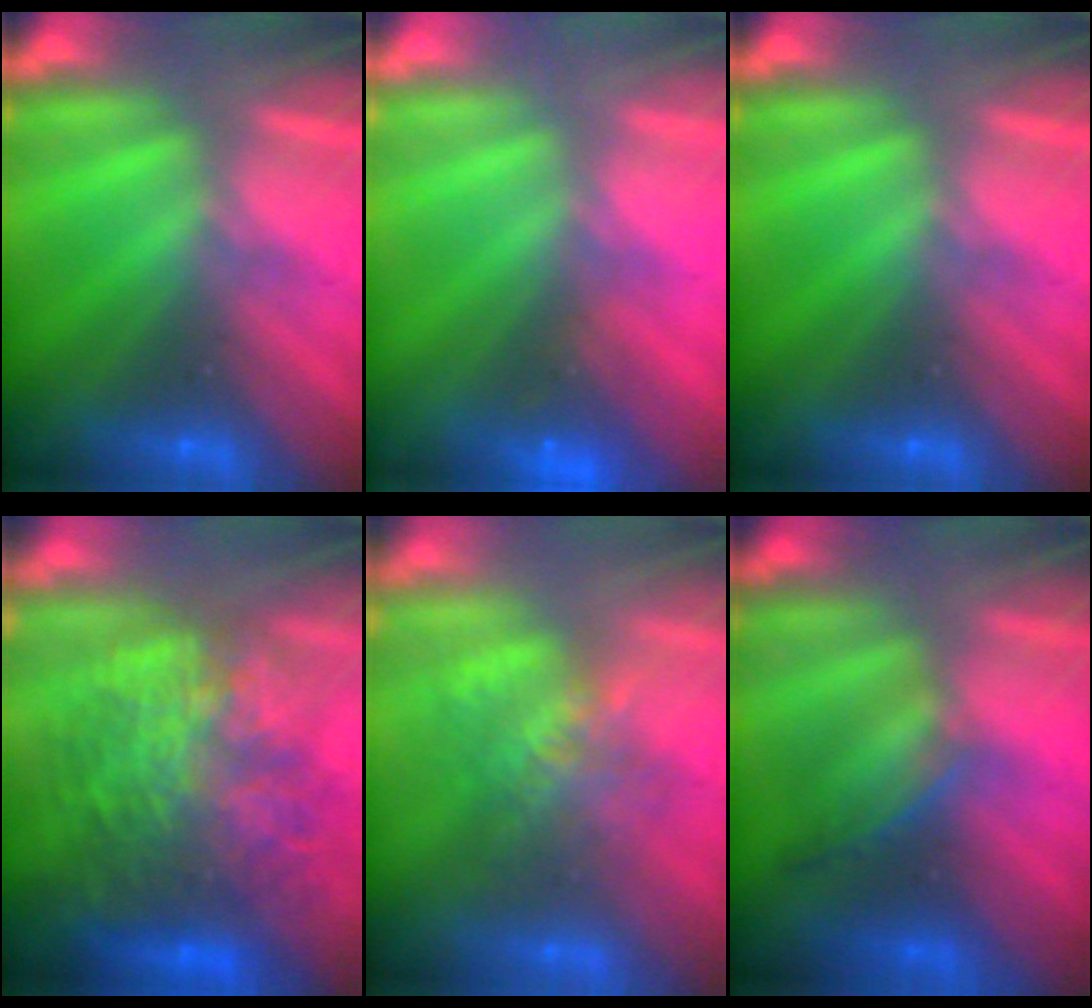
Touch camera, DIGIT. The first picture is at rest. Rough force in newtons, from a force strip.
{"total": 2.9}
{"total": 0.0}
{"total": 7.4}
{"total": 7.3}
{"total": 4.4}